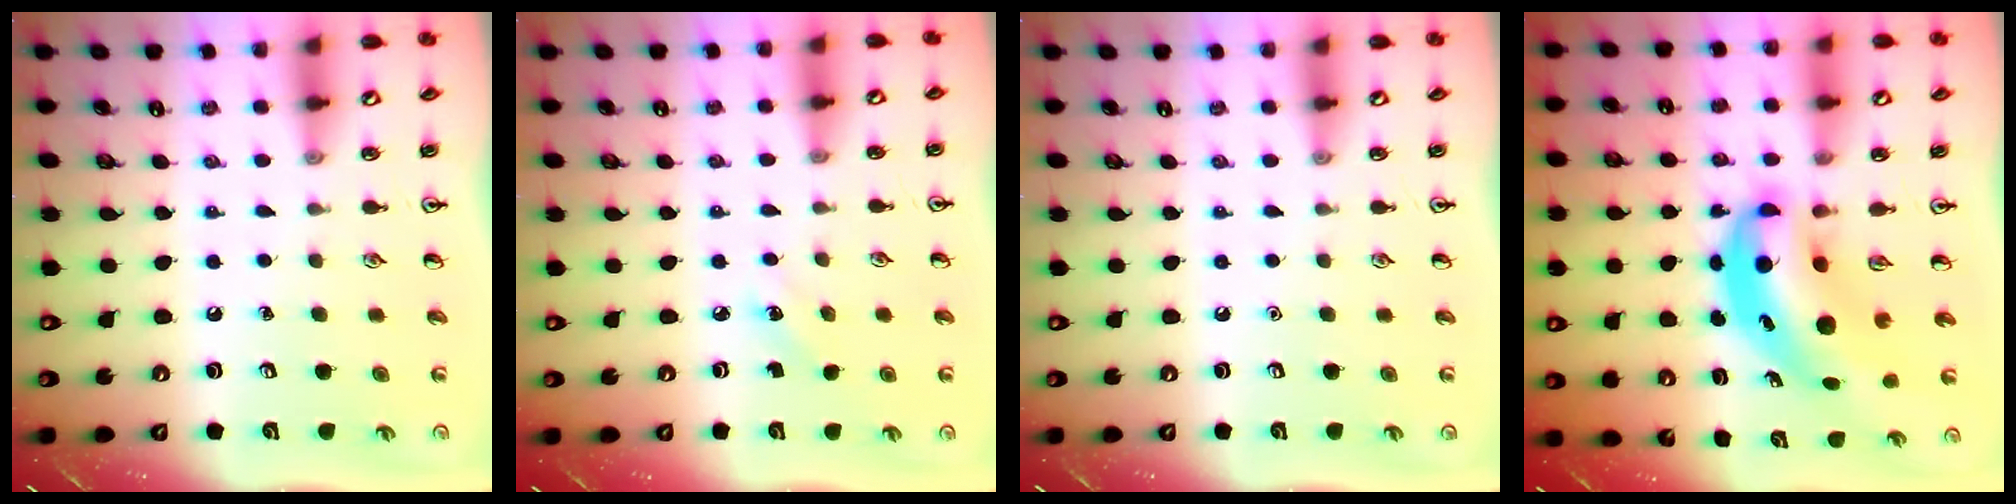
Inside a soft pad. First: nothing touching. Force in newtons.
{"total": 2.5, "press": 2.3, "slide": 0.9}
{"total": 0.0}
{"total": 9.4, "press": 9.0, "slide": 2.5}